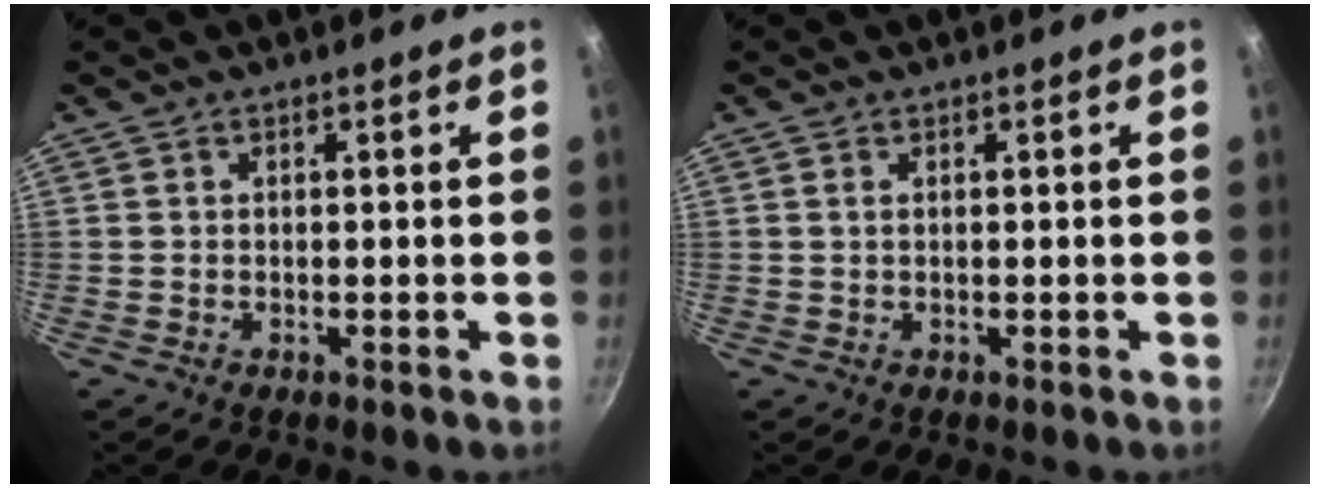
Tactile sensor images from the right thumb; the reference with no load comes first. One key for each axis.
{"total": 0.7, "fx": 0.2, "fy": 0.4, "fz": 0.5, "tx": -0.011, "ty": 0.001, "tz": 0.003}